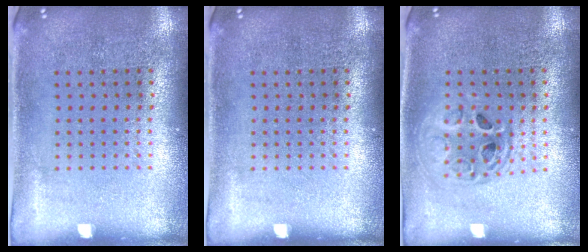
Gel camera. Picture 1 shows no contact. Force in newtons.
{"total": 0.0}
{"total": 1.5, "press": 1.2, "slide": 0.8}